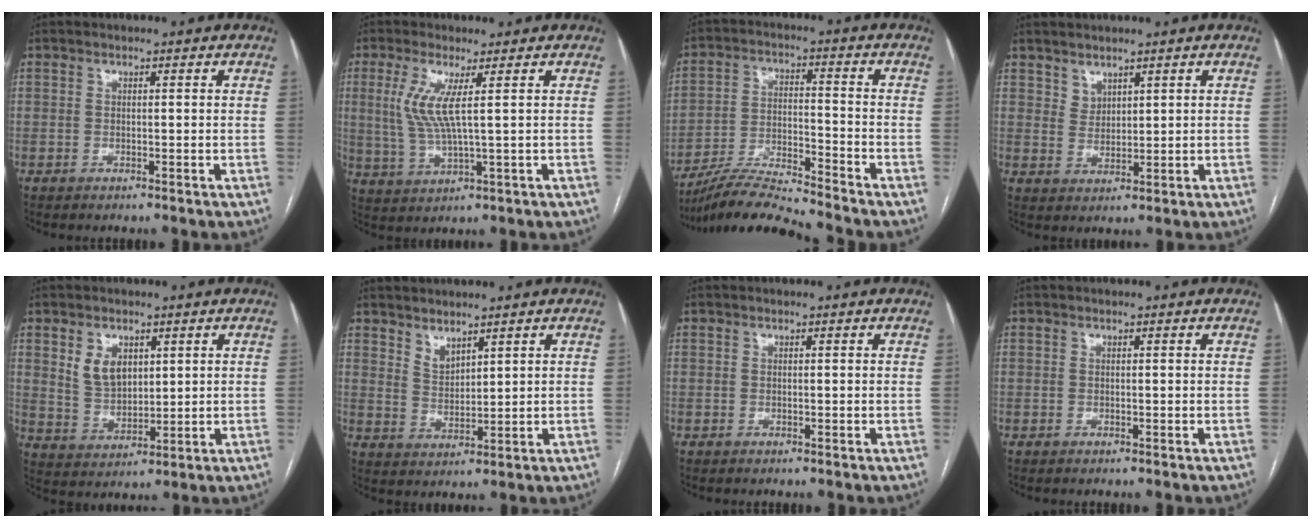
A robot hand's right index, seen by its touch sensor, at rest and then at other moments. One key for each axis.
{"total": 6.4, "fx": 1.7, "fy": 0.3, "fz": 6.2, "tx": -0.144, "ty": -0.002, "tz": 0.040}
{"total": 10.1, "fx": -9.6, "fy": -1.2, "fz": 2.8, "tx": -0.052, "ty": -0.002, "tz": -0.177}
{"total": 2.5, "fx": 2.0, "fy": 1.4, "fz": 0.4, "tx": -0.002, "ty": -0.002, "tz": 0.044}
{"total": 6.1, "fx": 2.6, "fy": 4.1, "fz": 3.8, "tx": -0.075, "ty": 0.005, "tz": 0.060}
{"total": 3.4, "fx": 2.9, "fy": 1.3, "fz": 1.3, "tx": -0.025, "ty": -0.005, "tz": 0.066}
{"total": 0.0}
{"total": 0.0}